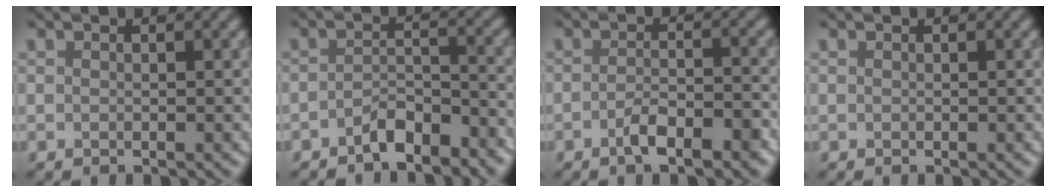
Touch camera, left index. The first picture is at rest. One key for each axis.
{"total": 3.6, "fx": -2.6, "fy": 1.4, "fz": 2.0, "tx": -0.031, "ty": 0.011, "tz": -0.048}
{"total": 3.7, "fx": -2.1, "fy": 1.2, "fz": 2.9, "tx": -0.054, "ty": 0.002, "tz": -0.038}
{"total": 0.0}